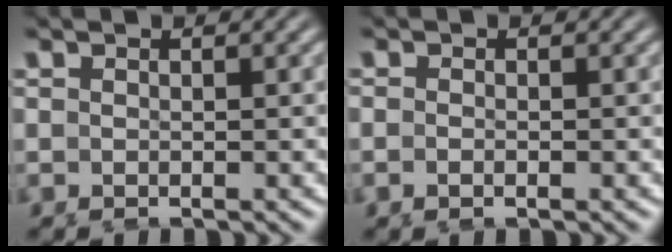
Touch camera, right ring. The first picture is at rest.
{"total": 1.1, "force": [-0.5, 0.8, 0.5], "torque": [-0.020, -0.002, -0.016]}